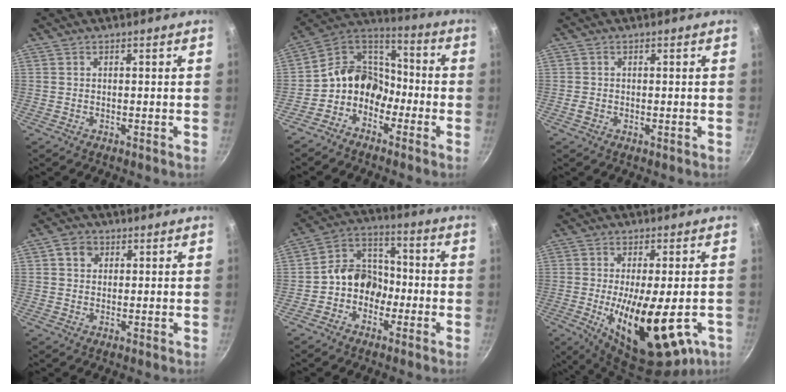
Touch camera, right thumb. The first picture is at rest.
{"total": 11.2, "force": [-4.7, 8.7, 5.2], "torque": [-0.052, 0.065, -0.117]}
{"total": 1.1, "force": [-0.4, 0.8, 0.6], "torque": [-0.013, 0.003, -0.011]}
{"total": 3.4, "force": [1.2, 2.8, 1.5], "torque": [-0.008, 0.001, 0.015]}
{"total": 9.4, "force": [-2.9, 7.6, 4.6], "torque": [-0.035, 0.051, -0.067]}
{"total": 20.3, "force": [-5.4, 7.9, 17.9], "torque": [-0.261, -0.012, -0.067]}